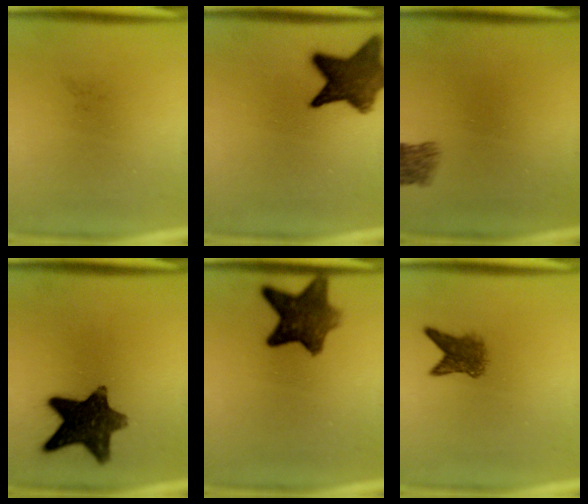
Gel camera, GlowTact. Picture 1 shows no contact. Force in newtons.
{"total": 11.4}
{"total": 2.9}
{"total": 12.6}
{"total": 9.3}
{"total": 4.2}